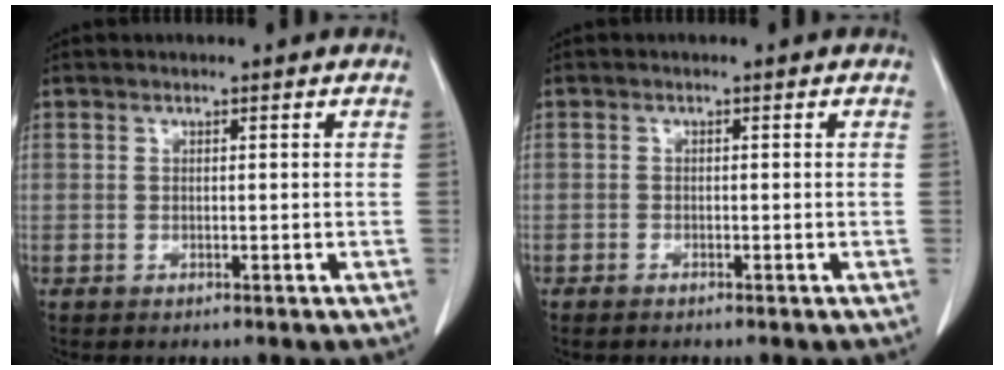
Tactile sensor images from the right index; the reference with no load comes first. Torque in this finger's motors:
{"motor_torque": [0.18, -0.14, 0.04, 0.00]}